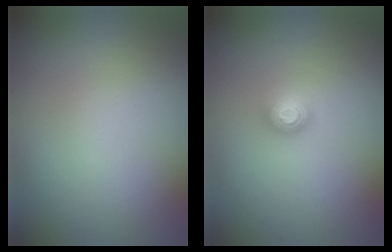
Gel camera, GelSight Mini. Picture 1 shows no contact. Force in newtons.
{"total": 1.2, "press": 1.2, "slide": 0.3}